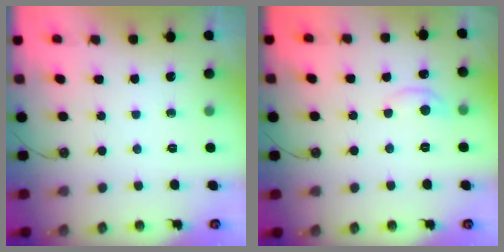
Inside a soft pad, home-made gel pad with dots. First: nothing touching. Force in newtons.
{"total": 0.6, "press": 0.1, "slide": 0.6}